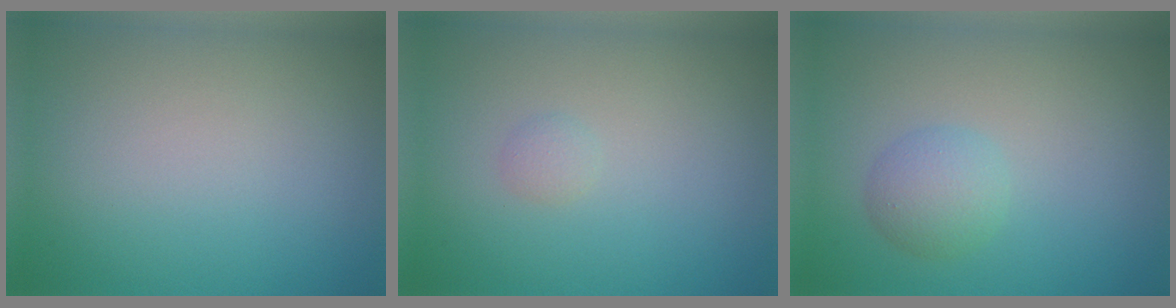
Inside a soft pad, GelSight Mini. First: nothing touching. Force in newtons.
{"total": 0.6, "press": 0.6, "slide": 0.0}
{"total": 2.4, "press": 2.4, "slide": 0.2}